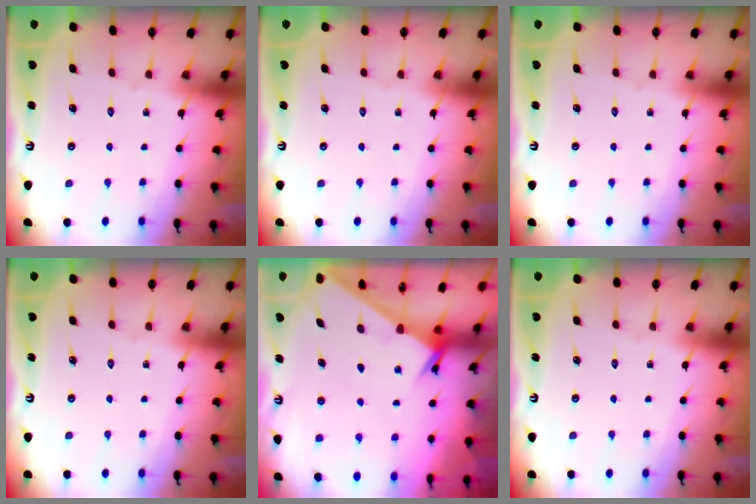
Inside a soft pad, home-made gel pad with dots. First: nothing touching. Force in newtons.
{"total": 0.0}
{"total": 0.0}
{"total": 0.0}
{"total": 2.3, "press": 2.3, "slide": 0.2}
{"total": 0.0}